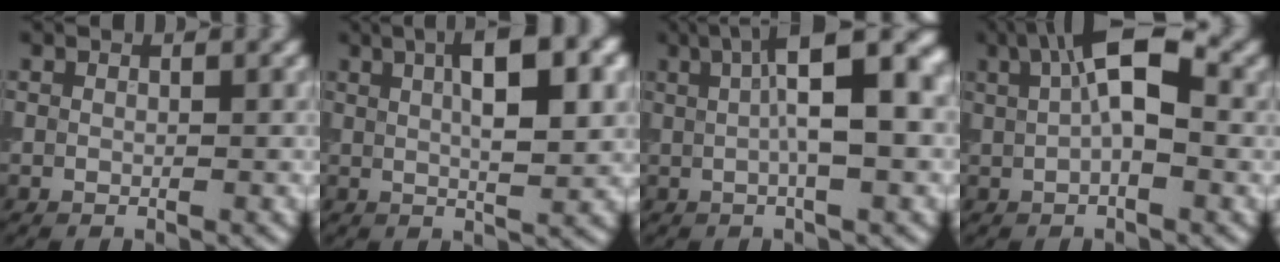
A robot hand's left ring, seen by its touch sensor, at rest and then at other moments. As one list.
[{"total": 7.3, "force": [2.2, 2.1, 6.6], "torque": [-0.087, 0.012, 0.032]}, {"total": 9.7, "force": [2.2, 3.0, 8.9], "torque": [-0.109, 0.021, 0.027]}, {"total": 6.2, "force": [1.6, 2.2, 5.6], "torque": [-0.092, 0.014, 0.018]}]